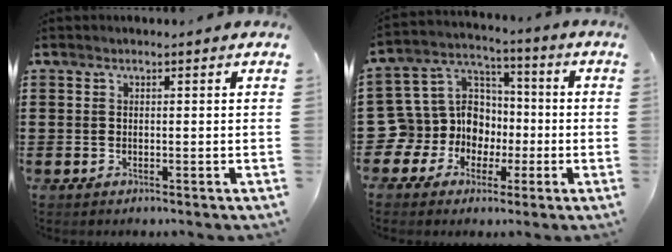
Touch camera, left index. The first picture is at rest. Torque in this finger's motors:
{"motor_torque": [1.04, 1.03, 0.13, 0.00]}